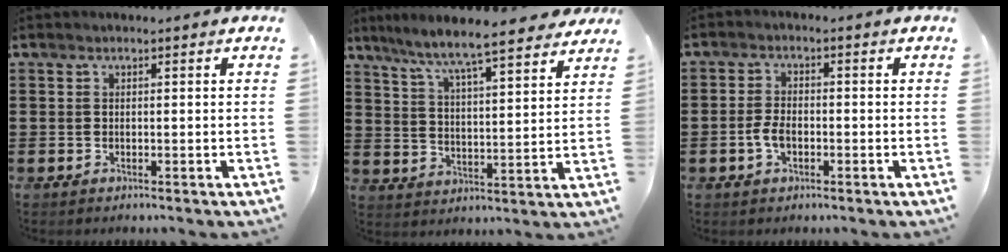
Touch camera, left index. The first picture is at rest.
{"total": 7.2, "force": [6.5, 0.0, 3.0], "torque": [-0.086, -0.041, 0.108]}
{"total": 3.3, "force": [-0.9, 1.8, 2.6], "torque": [-0.069, -0.003, -0.023]}